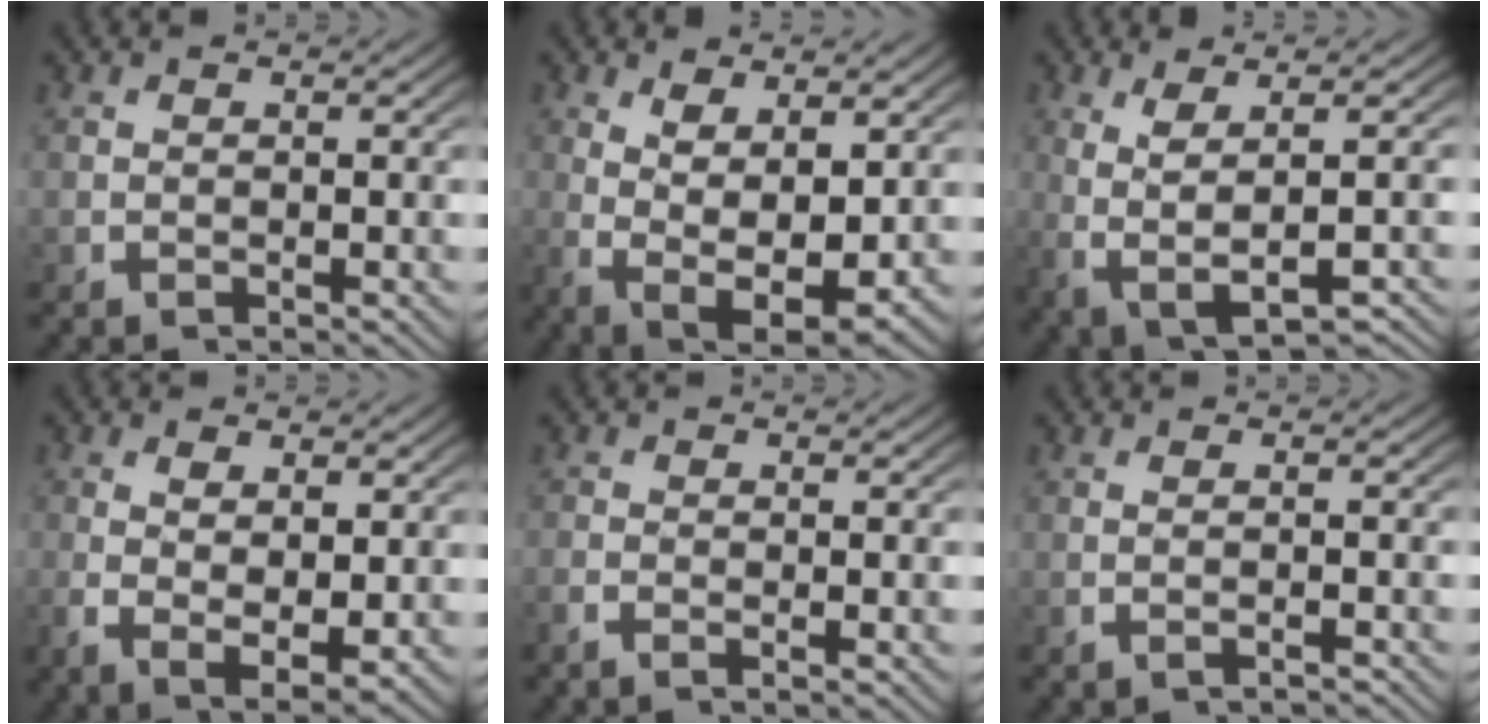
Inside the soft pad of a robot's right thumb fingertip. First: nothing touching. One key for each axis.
{"total": 8.3, "fx": -1.1, "fy": 5.2, "fz": 6.4, "tx": -0.140, "ty": -0.047, "tz": 0.002}
{"total": 7.5, "fx": -0.5, "fy": 3.7, "fz": 6.5, "tx": -0.149, "ty": -0.023, "tz": 0.015}
{"total": 5.3, "fx": -0.5, "fy": 3.0, "fz": 4.4, "tx": -0.102, "ty": -0.030, "tz": 0.010}
{"total": 1.0, "fx": -0.5, "fy": 0.2, "fz": 0.9, "tx": -0.022, "ty": -0.003, "tz": -0.012}
{"total": 1.4, "fx": -0.7, "fy": -0.1, "fz": 1.3, "tx": -0.032, "ty": 0.003, "tz": -0.008}